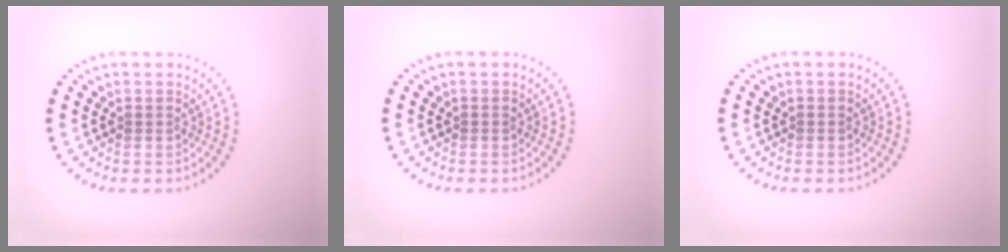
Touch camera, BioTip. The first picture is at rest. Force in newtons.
{"total": 0.0}
{"total": 0.0}